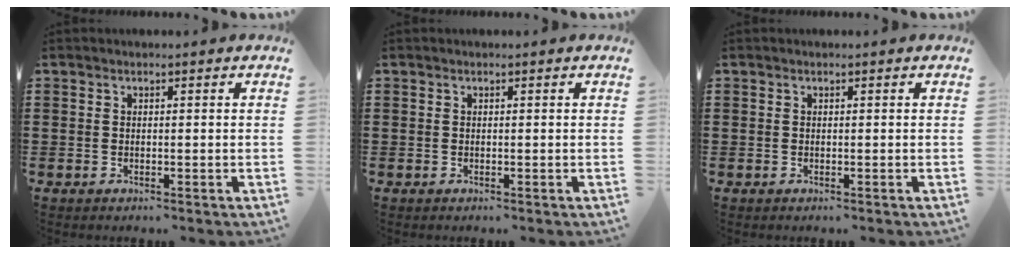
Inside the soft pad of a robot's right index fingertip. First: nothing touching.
{"total": 0.0}
{"total": 0.0}